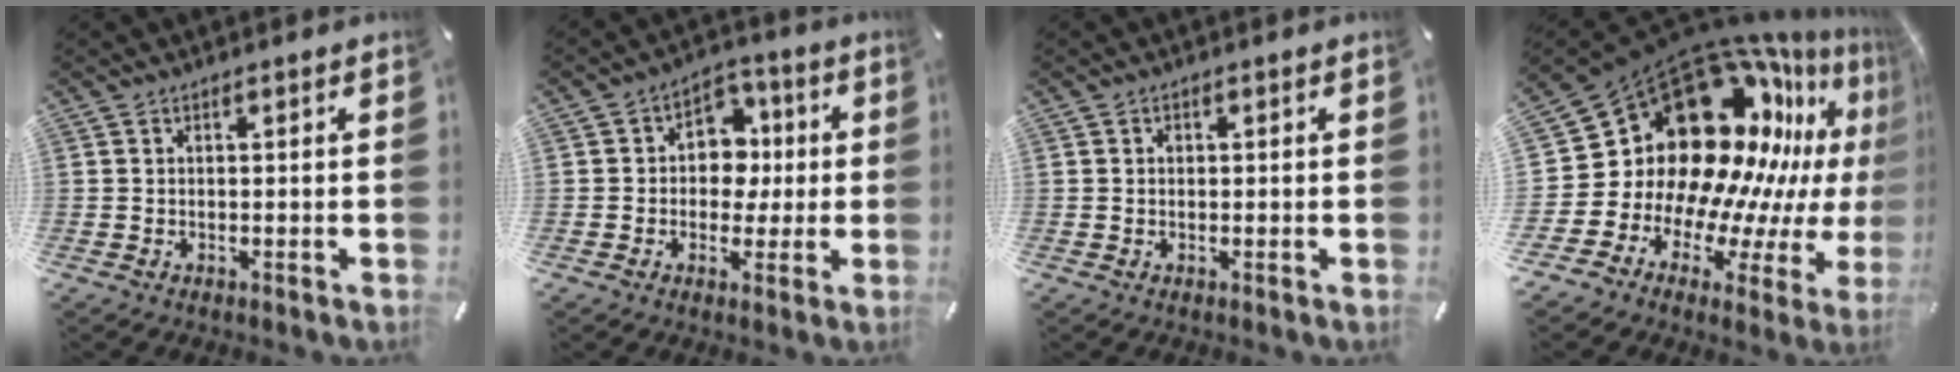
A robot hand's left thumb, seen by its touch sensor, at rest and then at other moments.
{"total": 9.0, "force": [-0.4, 8.0, 4.0], "torque": [-0.057, 0.014, -0.007]}
{"total": 0.8, "force": [0.1, 0.7, 0.4], "torque": [-0.007, 0.004, 0.000]}
{"total": 27.3, "force": [10.6, 18.8, 16.7], "torque": [-0.266, -0.154, 0.238]}